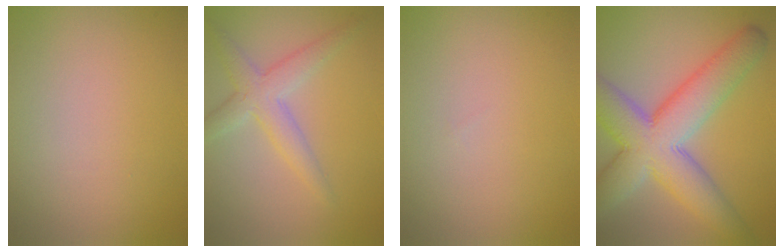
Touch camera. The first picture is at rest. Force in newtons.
{"total": 3.4, "press": 3.4, "slide": 0.0}
{"total": 0.0}
{"total": 10.2, "press": 10.2, "slide": 0.5}